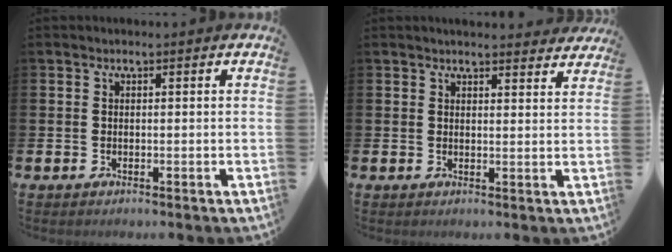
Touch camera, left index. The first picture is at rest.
{"total": 2.9, "force": [2.9, 0.2, 0.0], "torque": [0.005, -0.021, 0.051]}